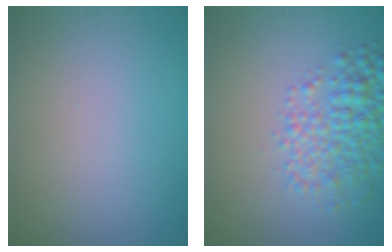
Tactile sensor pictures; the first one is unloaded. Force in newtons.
{"total": 4.7, "press": 4.7, "slide": 0.1}